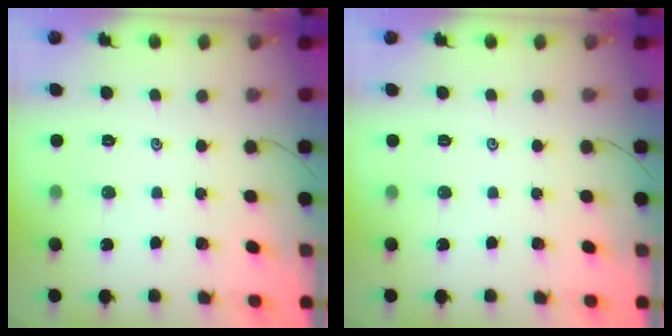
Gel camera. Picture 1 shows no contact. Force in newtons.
{"total": 0.0}